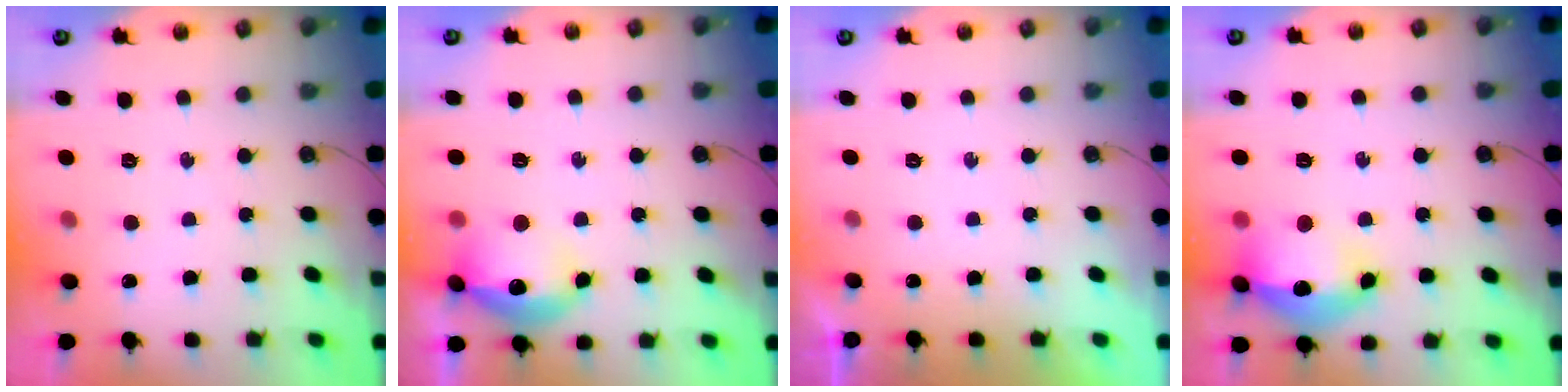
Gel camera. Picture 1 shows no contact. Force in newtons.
{"total": 16.1, "press": 16.0, "slide": 1.1}
{"total": 0.0}
{"total": 17.9, "press": 17.3, "slide": 4.3}